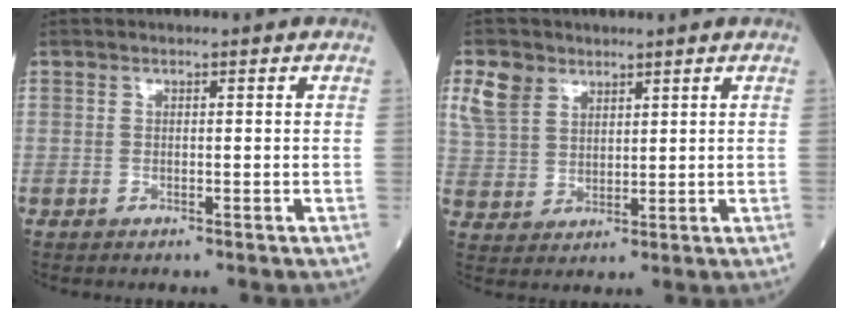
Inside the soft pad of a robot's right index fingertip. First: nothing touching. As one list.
[{"total": 6.3, "force": [3.9, 4.3, 2.4], "torque": [-0.064, 0.013, 0.092]}]